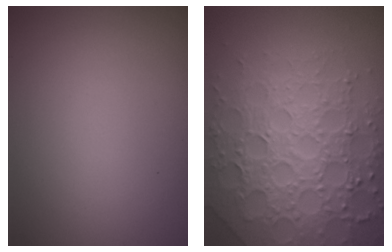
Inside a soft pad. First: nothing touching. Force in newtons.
{"total": 7.3, "press": 7.1, "slide": 1.7}